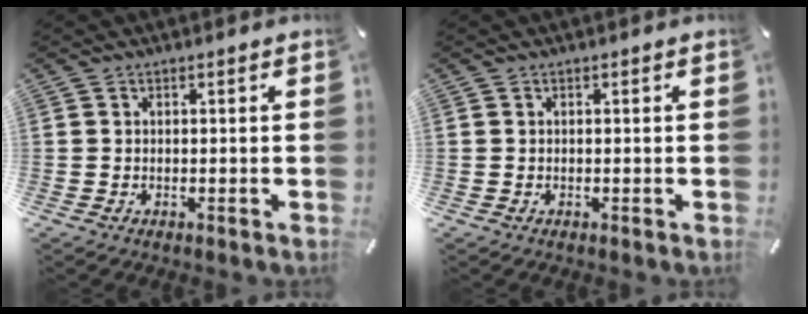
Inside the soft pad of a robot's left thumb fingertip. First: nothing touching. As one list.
[{"total": 0.0}]